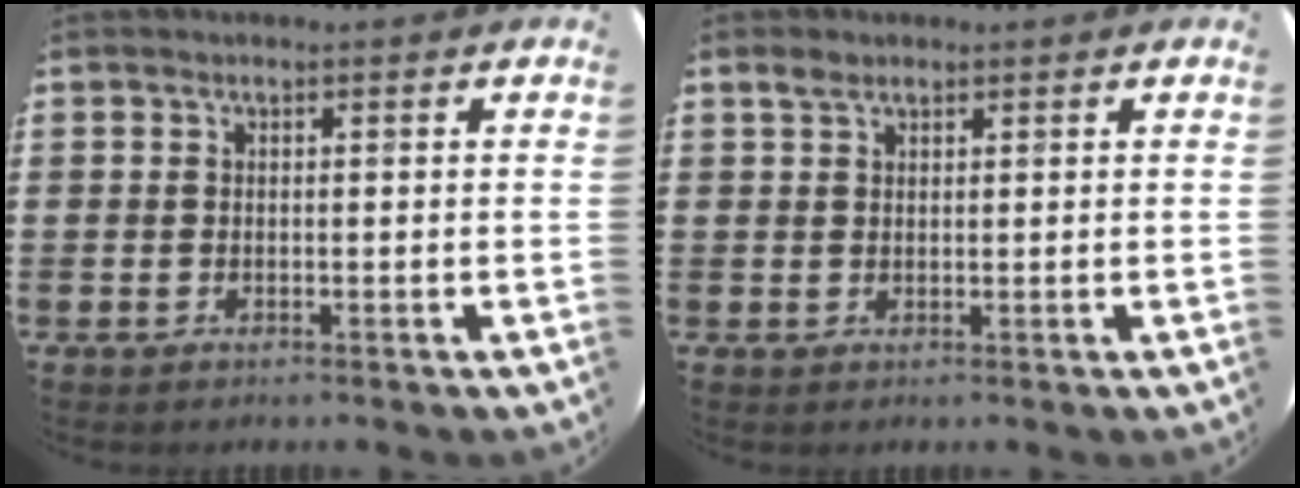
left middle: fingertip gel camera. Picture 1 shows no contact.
{"total": 1.5, "force": [1.2, 0.7, 0.5], "torque": [-0.003, 0.002, 0.021]}